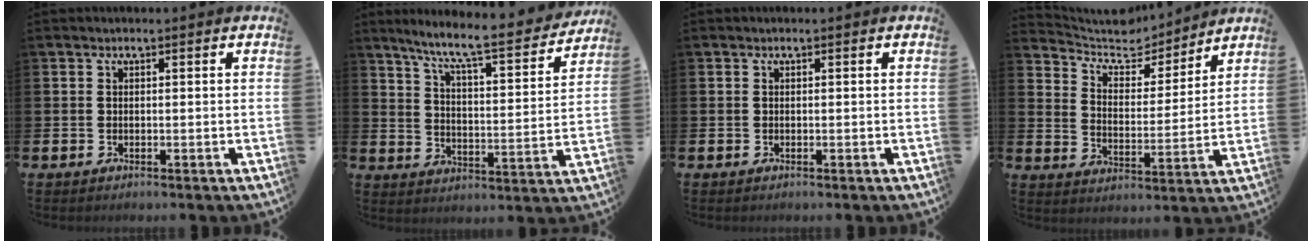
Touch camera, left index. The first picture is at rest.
{"total": 8.4, "force": [7.4, 0.6, 3.8], "torque": [-0.100, -0.055, 0.121]}
{"total": 0.0}
{"total": 6.8, "force": [6.3, 2.2, 1.0], "torque": [-0.052, -0.053, 0.107]}